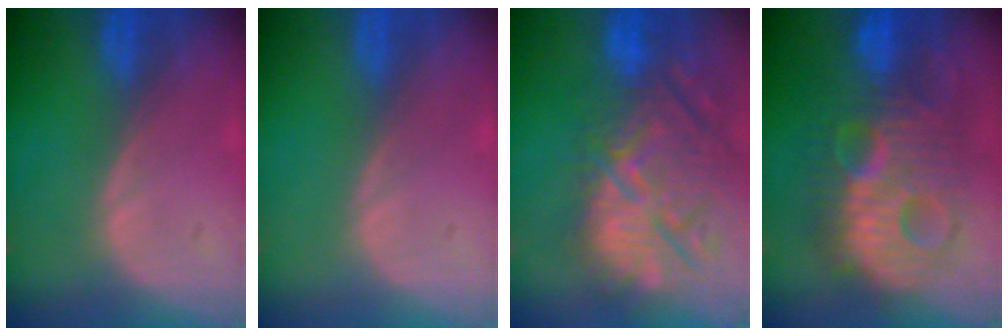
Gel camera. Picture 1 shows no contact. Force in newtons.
{"total": 0.0}
{"total": 15.1, "press": 12.9, "slide": 7.8}
{"total": 12.5, "press": 12.5, "slide": 1.0}